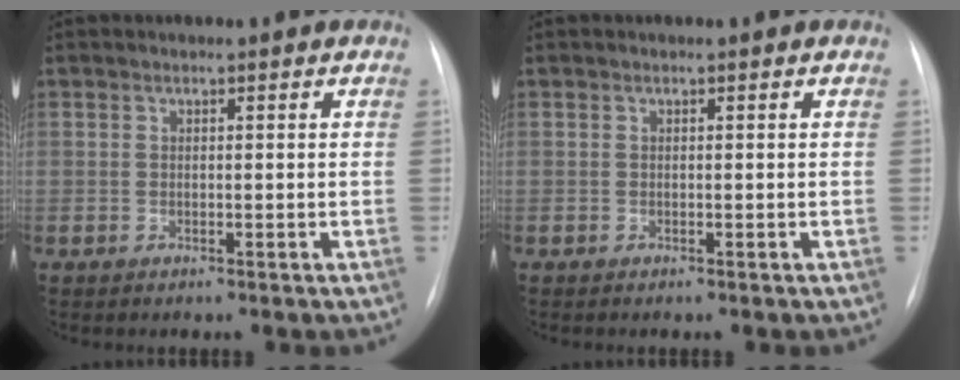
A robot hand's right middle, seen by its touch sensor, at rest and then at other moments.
{"total": 0.0}